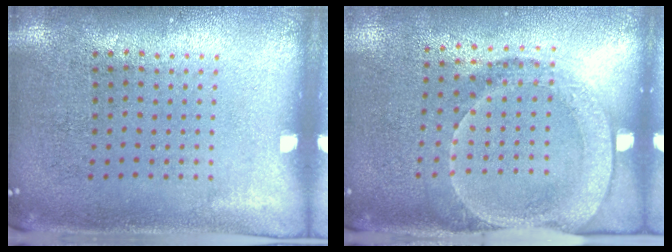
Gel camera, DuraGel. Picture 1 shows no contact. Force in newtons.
{"total": 1.8, "press": 1.5, "slide": 1.0}